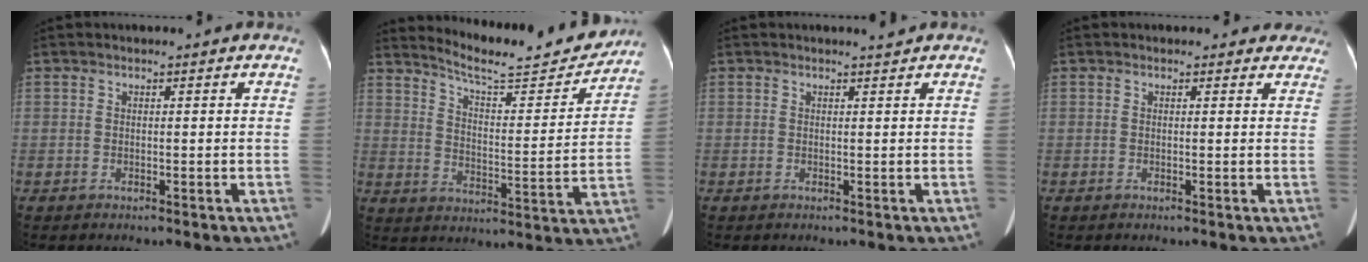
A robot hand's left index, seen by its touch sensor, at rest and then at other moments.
{"total": 15.6, "force": [14.9, 1.3, 4.4], "torque": [-0.073, -0.031, 0.209]}
{"total": 0.6, "force": [0.6, -0.3, 0.0], "torque": [-0.009, -0.008, 0.014]}
{"total": 3.8, "force": [3.3, 1.9, 0.2], "torque": [0.018, -0.006, 0.016]}